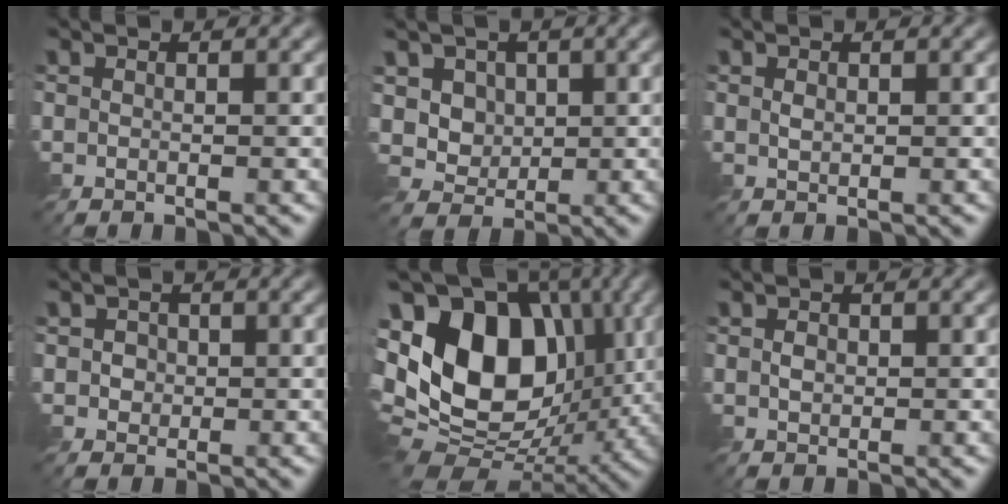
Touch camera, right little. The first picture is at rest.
{"total": 4.3, "force": [1.4, 3.6, 1.9], "torque": [-0.054, -0.004, 0.032]}
{"total": 0.7, "force": [0.1, 0.5, 0.5], "torque": [-0.014, -0.001, 0.003]}
{"total": 2.0, "force": [0.4, 1.8, 0.8], "torque": [-0.019, 0.005, 0.010]}
{"total": 15.5, "force": [1.8, 10.3, 11.4], "torque": [-0.234, 0.006, 0.021]}
{"total": 1.0, "force": [-0.1, 0.8, 0.6], "torque": [-0.013, -0.001, -0.004]}